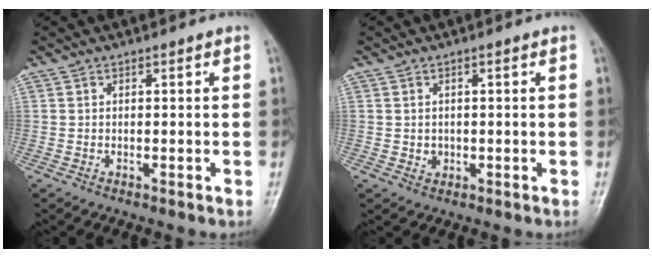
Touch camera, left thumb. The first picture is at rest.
{"total": 1.5, "force": [-0.1, 1.4, 0.6], "torque": [-0.005, 0.001, 0.003]}